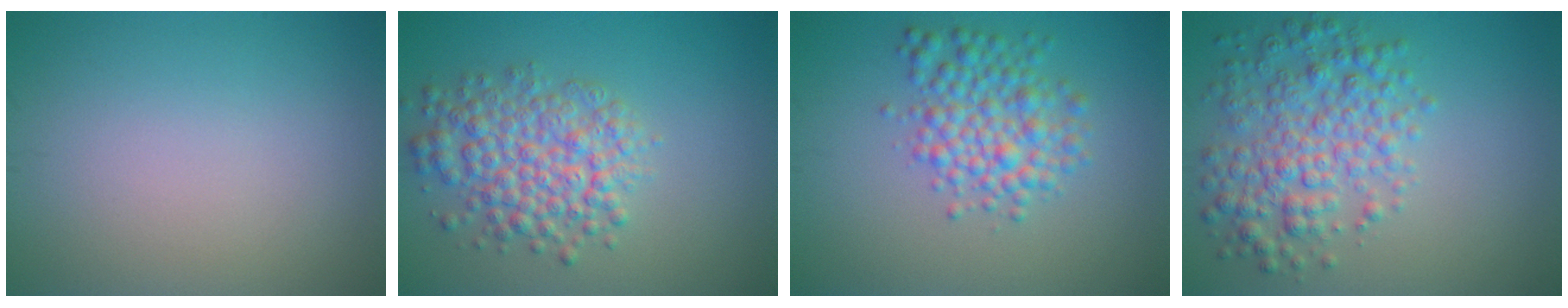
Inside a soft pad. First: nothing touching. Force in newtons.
{"total": 5.4, "press": 5.4, "slide": 0.1}
{"total": 4.5, "press": 4.5, "slide": 0.1}
{"total": 5.5, "press": 5.5, "slide": 0.1}